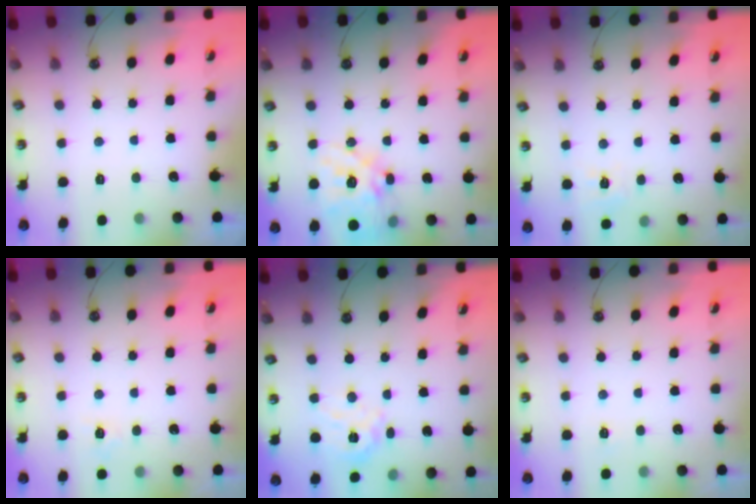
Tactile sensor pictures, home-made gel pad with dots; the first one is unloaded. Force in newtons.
{"total": 19.6, "press": 19.5, "slide": 1.9}
{"total": 7.3, "press": 7.3, "slide": 0.7}
{"total": 5.6, "press": 5.6, "slide": 0.6}
{"total": 10.9, "press": 10.9, "slide": 1.1}
{"total": 2.6, "press": 2.6, "slide": 0.3}